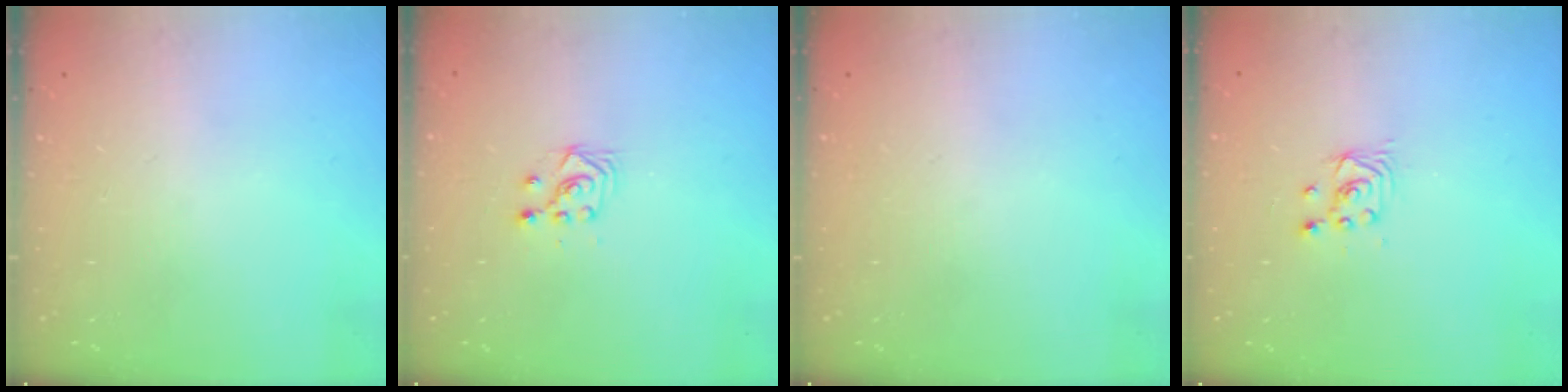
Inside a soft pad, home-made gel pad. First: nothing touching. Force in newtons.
{"total": 3.3, "press": 3.2, "slide": 0.8}
{"total": 0.0}
{"total": 2.2, "press": 2.2, "slide": 0.3}